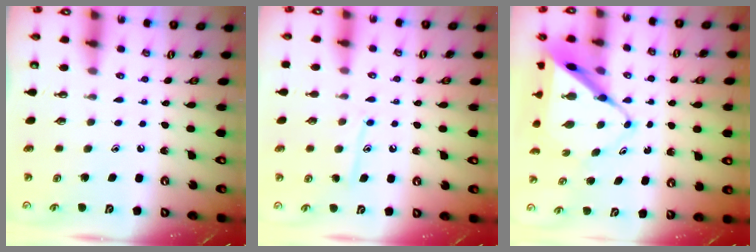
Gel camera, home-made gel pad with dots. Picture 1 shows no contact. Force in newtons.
{"total": 9.2, "press": 9.1, "slide": 0.7}
{"total": 10.1, "press": 10.0, "slide": 0.9}